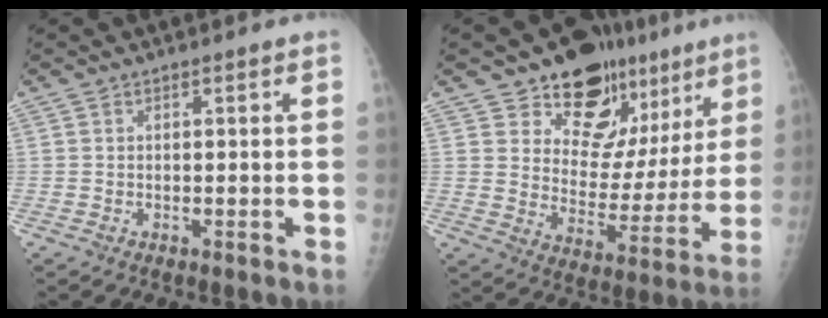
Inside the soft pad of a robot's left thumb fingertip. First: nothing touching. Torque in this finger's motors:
{"motor_torque": [0.14, 0.23, 0.37, -0.26, 0.06]}